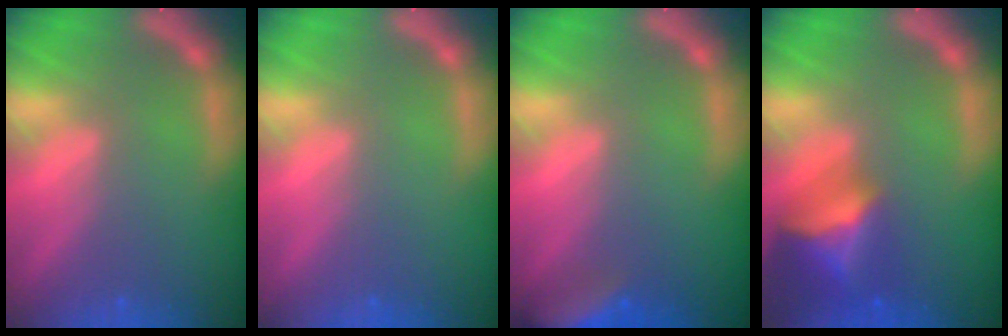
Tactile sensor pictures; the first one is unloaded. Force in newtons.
{"total": 0.0}
{"total": 6.5}
{"total": 7.0}